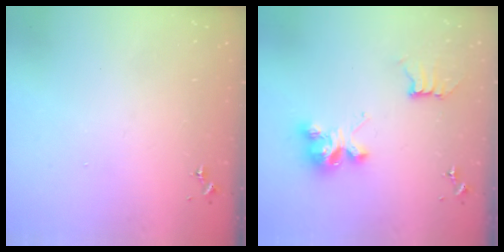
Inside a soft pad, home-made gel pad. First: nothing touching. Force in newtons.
{"total": 8.6, "press": 8.6, "slide": 0.2}